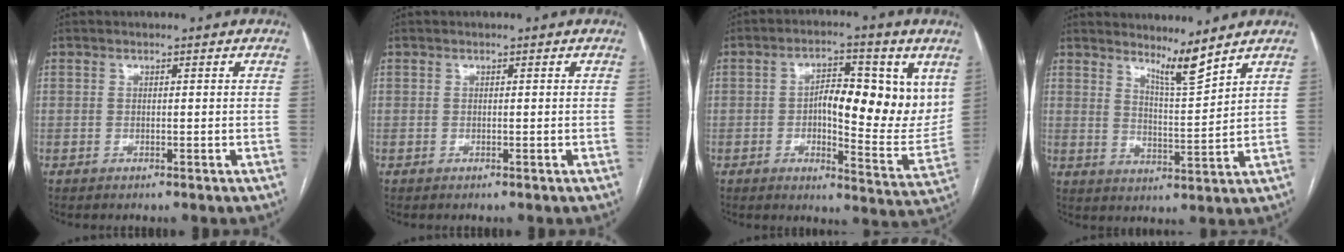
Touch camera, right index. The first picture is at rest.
{"total": 0.0}
{"total": 14.1, "force": [3.0, 5.3, 12.7], "torque": [-0.165, 0.010, 0.045]}
{"total": 5.2, "force": [4.5, -0.9, 2.3], "torque": [-0.043, -0.027, 0.084]}